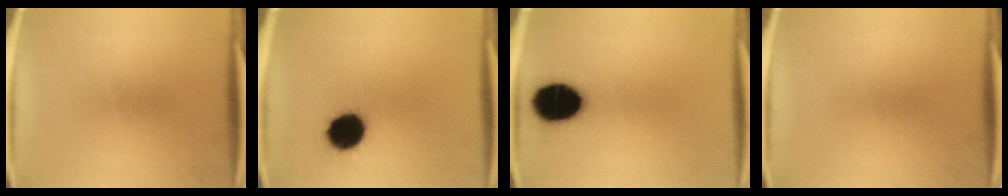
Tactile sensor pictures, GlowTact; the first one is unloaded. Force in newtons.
{"total": 11.4}
{"total": 14.8}
{"total": 0.0}